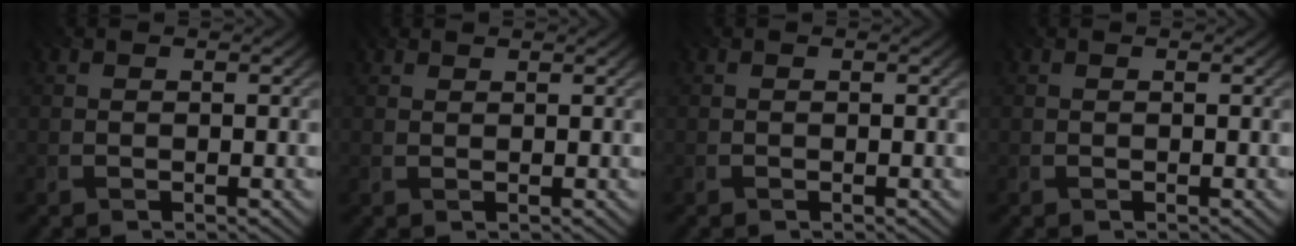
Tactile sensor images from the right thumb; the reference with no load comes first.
{"total": 1.4, "force": [1.2, 0.6, 0.6], "torque": [-0.014, 0.000, 0.018]}
{"total": 0.0}
{"total": 0.0}